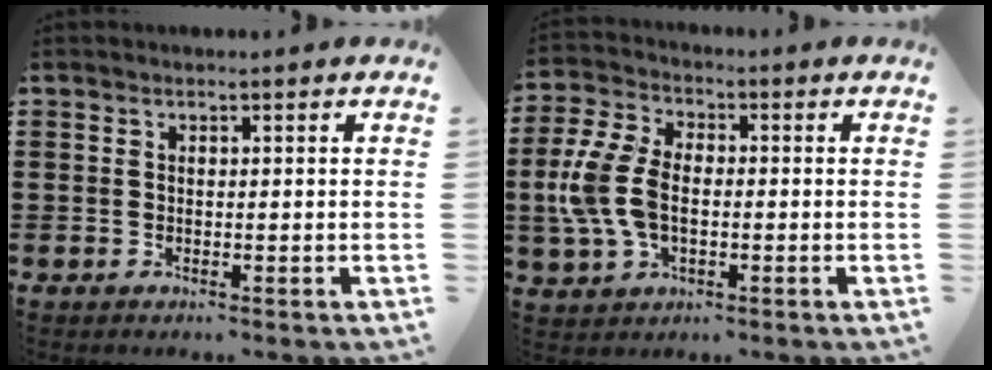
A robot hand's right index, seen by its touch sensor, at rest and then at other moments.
{"total": 9.0, "force": [-1.0, 5.5, 7.1], "torque": [-0.183, -0.001, -0.027]}